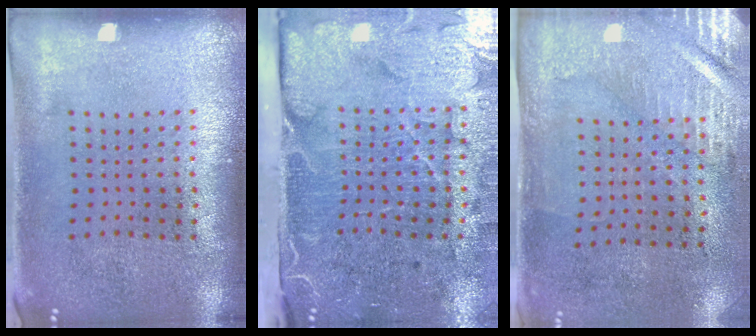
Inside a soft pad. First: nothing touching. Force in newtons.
{"total": 5.0, "press": 4.0, "slide": 3.0}
{"total": 3.0, "press": 2.5, "slide": 1.6}